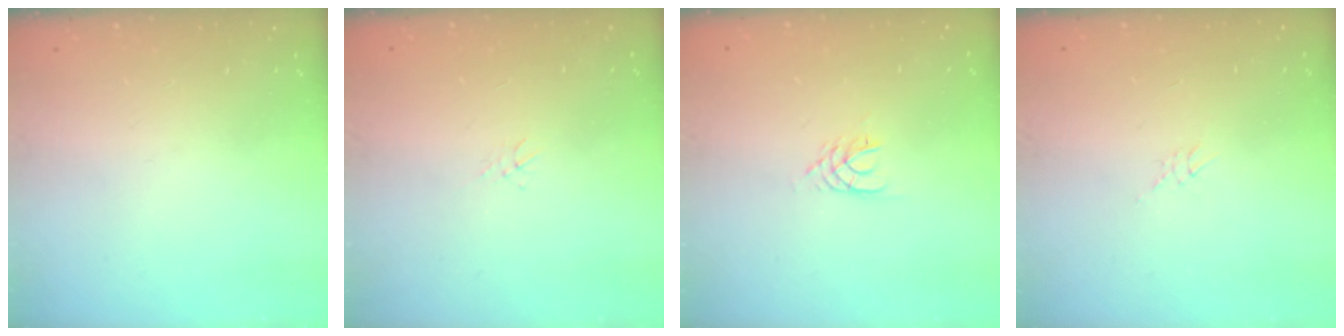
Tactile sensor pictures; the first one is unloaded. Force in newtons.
{"total": 1.2, "press": 1.1, "slide": 0.3}
{"total": 3.0, "press": 2.9, "slide": 0.4}
{"total": 2.6, "press": 2.6, "slide": 0.2}